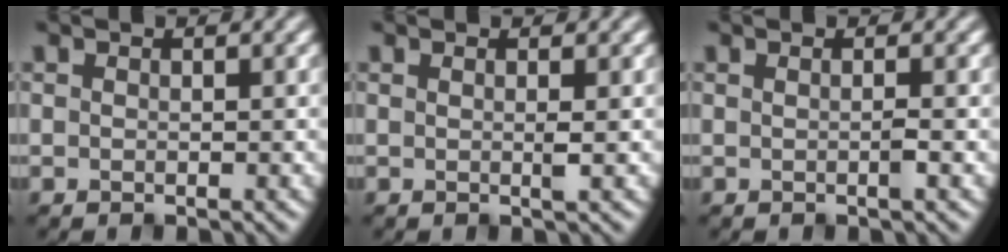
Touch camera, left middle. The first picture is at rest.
{"total": 1.0, "force": [0.3, 0.1, 0.9], "torque": [-0.012, -0.001, 0.001]}
{"total": 1.0, "force": [-0.1, 0.2, 1.0], "torque": [-0.014, 0.002, -0.007]}